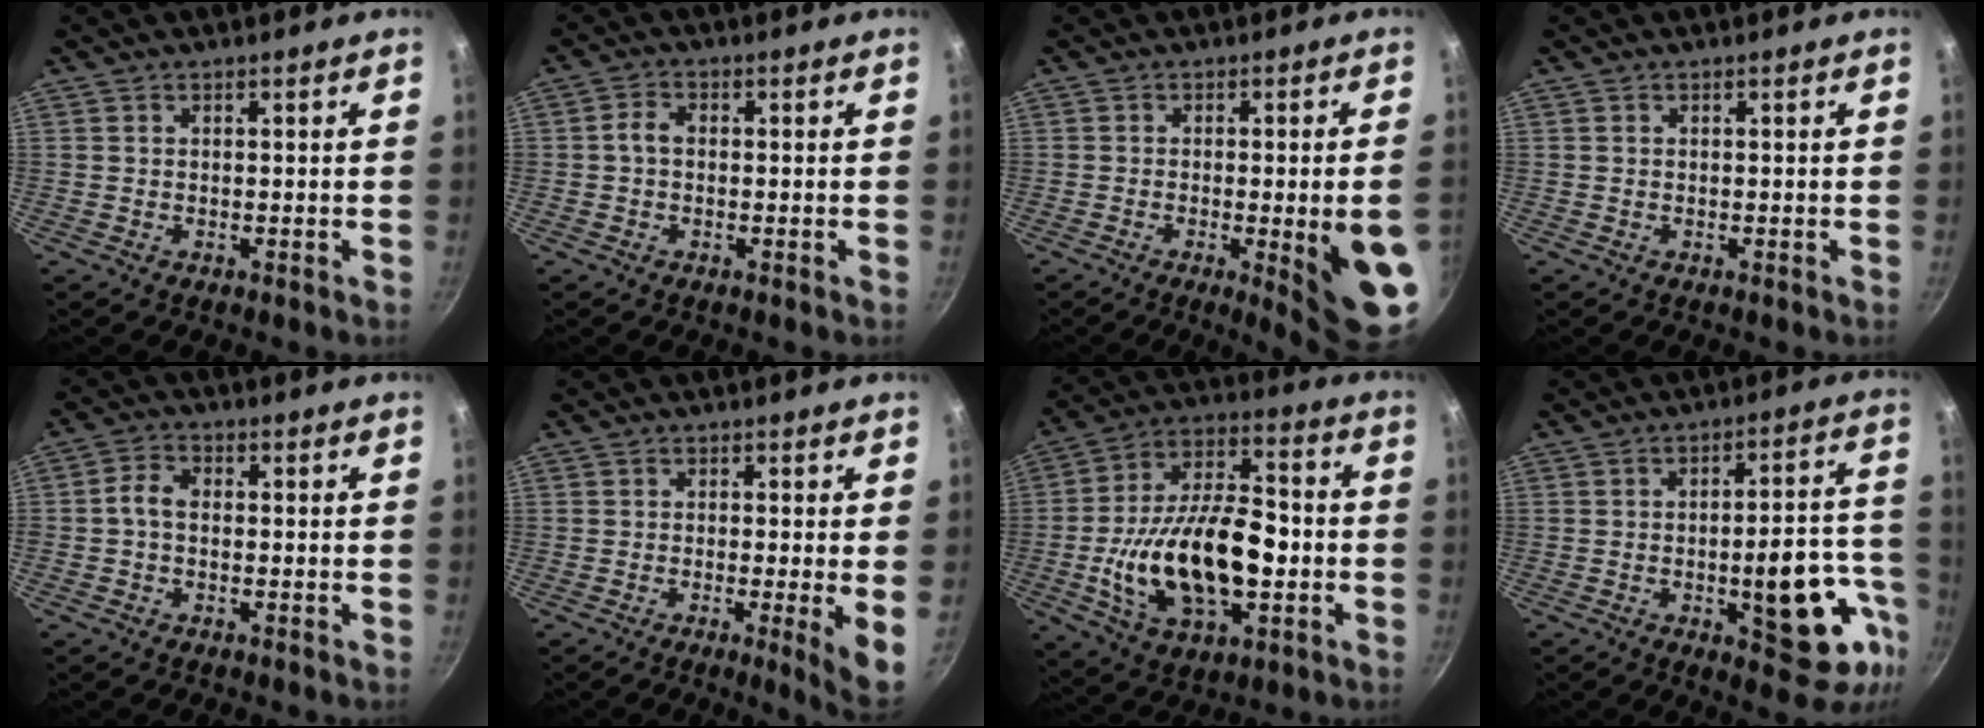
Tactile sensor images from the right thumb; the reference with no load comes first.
{"total": 2.7, "force": [-0.1, 1.9, 1.8], "torque": [-0.032, 0.013, -0.007]}
{"total": 12.9, "force": [-3.0, 2.2, 12.3], "torque": [-0.136, 0.005, -0.029]}
{"total": 0.0}
{"total": 3.5, "force": [-0.4, 2.3, 2.5], "torque": [-0.050, 0.017, -0.018]}
{"total": 5.8, "force": [-0.8, 0.4, 5.8], "torque": [-0.076, -0.010, -0.012]}
{"total": 23.6, "force": [-4.0, 13.0, 19.4], "torque": [-0.323, 0.035, -0.064]}
{"total": 17.9, "force": [-5.8, 7.2, 15.2], "torque": [-0.149, 0.036, -0.071]}